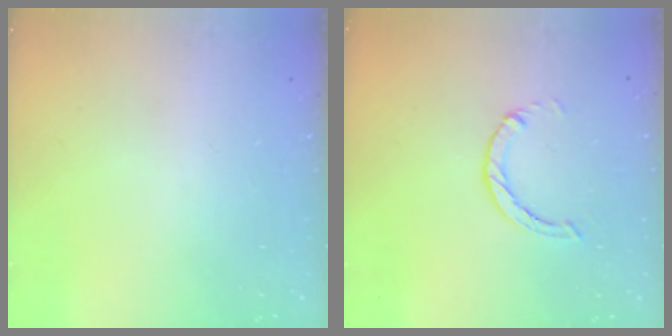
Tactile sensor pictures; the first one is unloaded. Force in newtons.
{"total": 1.0, "press": 0.9, "slide": 0.3}